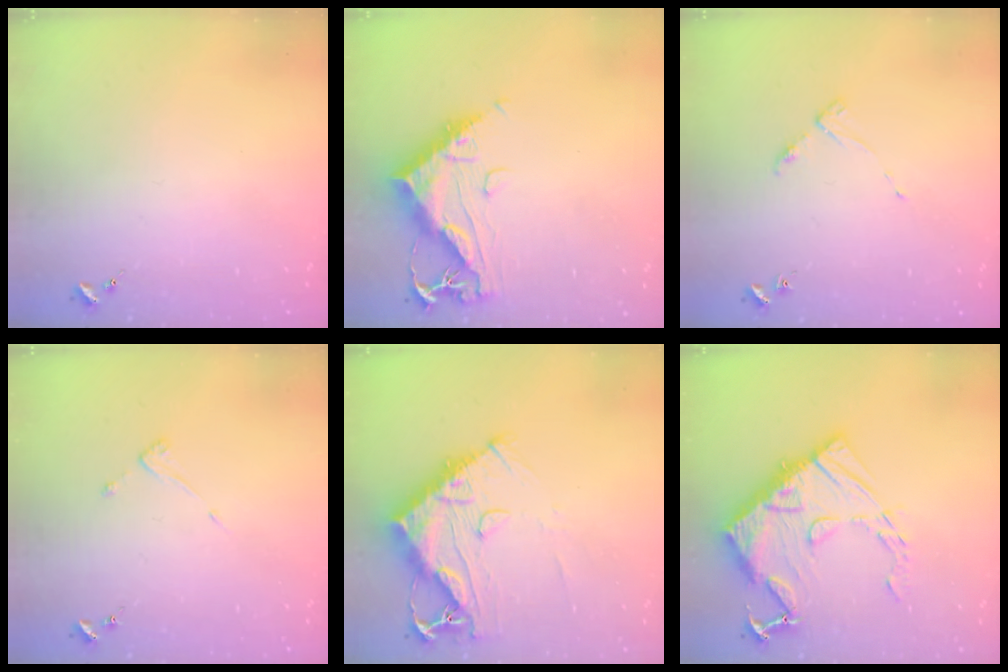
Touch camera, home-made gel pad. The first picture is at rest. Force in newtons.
{"total": 13.4, "press": 13.4, "slide": 1.2}
{"total": 3.8, "press": 3.8, "slide": 0.5}
{"total": 3.6, "press": 3.6, "slide": 0.2}
{"total": 14.7, "press": 14.6, "slide": 1.5}
{"total": 22.1, "press": 22.0, "slide": 2.0}